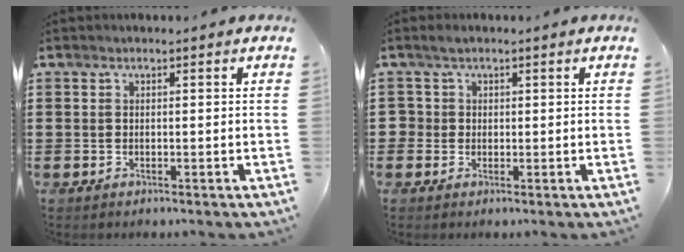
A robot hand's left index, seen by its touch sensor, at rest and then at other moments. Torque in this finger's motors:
{"motor_torque": [-0.06, -0.28, -0.08, -0.01]}